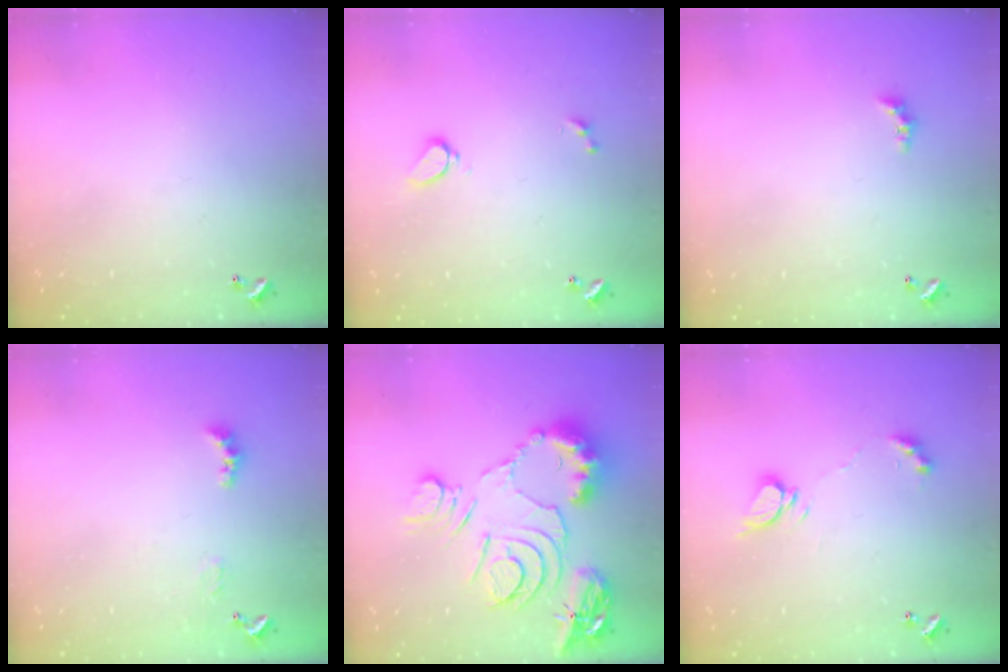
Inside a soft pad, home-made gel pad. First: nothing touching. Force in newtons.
{"total": 2.9, "press": 2.4, "slide": 1.6}
{"total": 1.3, "press": 1.2, "slide": 0.6}
{"total": 2.1, "press": 2.0, "slide": 0.5}
{"total": 17.6, "press": 17.5, "slide": 2.1}
{"total": 4.9, "press": 4.9, "slide": 0.6}